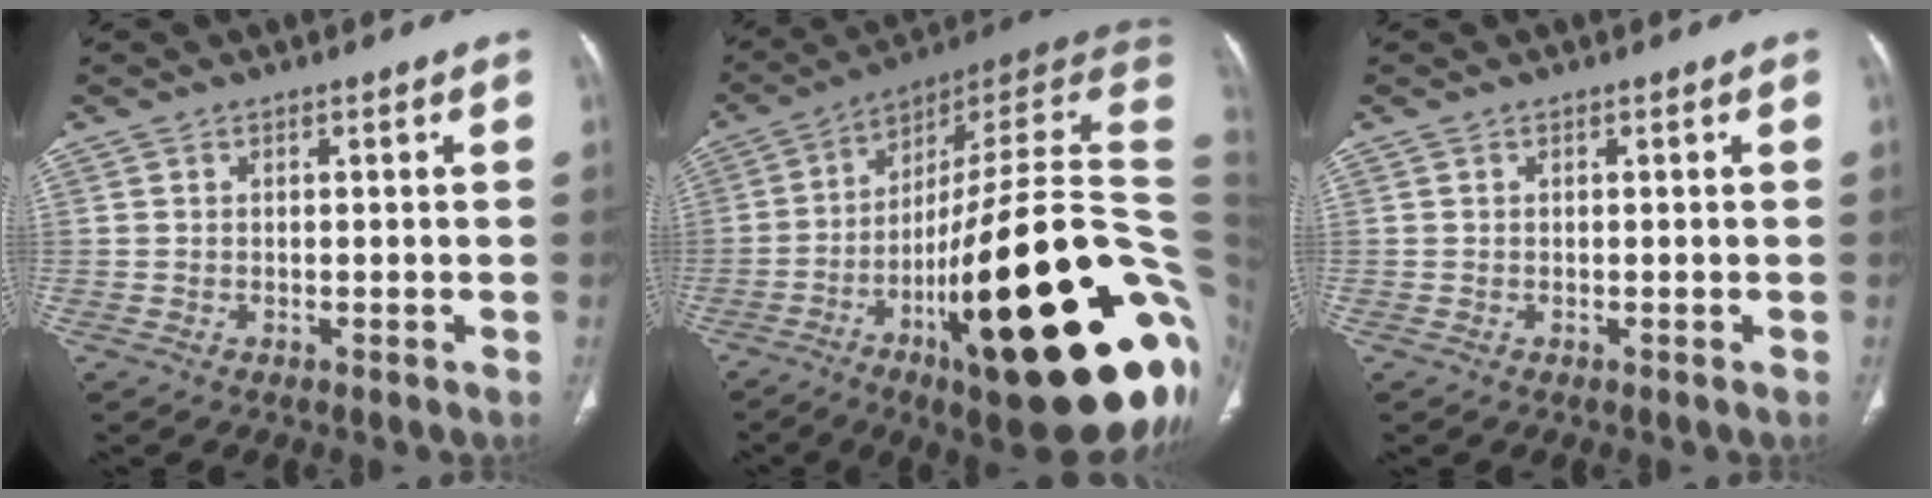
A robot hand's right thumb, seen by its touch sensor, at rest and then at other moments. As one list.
[{"total": 38.6, "force": [-8.9, 9.8, 36.2], "torque": [-0.442, 0.048, -0.138]}, {"total": 0.0}]